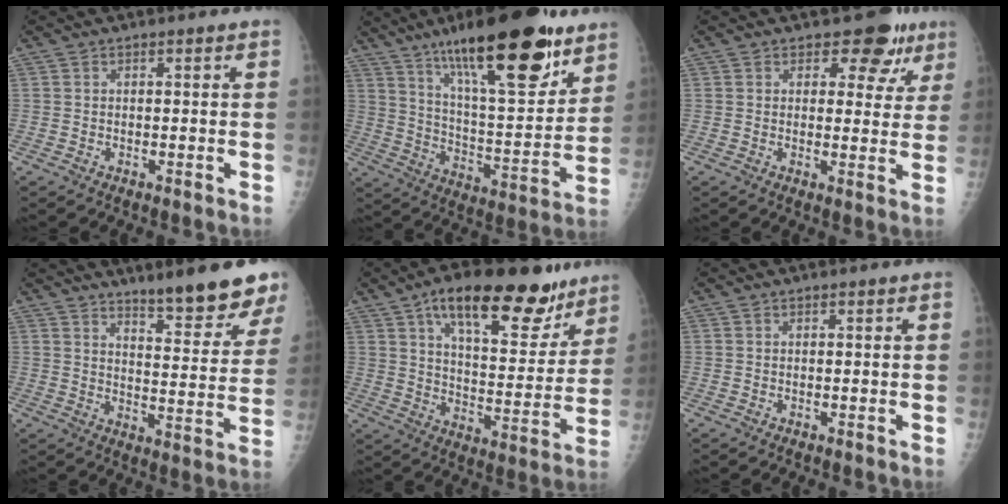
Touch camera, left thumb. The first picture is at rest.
{"total": 26.0, "force": [16.1, 7.4, 19.0], "torque": [-0.271, -0.062, 0.262]}
{"total": 7.2, "force": [4.6, 4.6, 3.1], "torque": [0.000, -0.021, 0.048]}
{"total": 13.3, "force": [10.3, 2.4, 8.1], "torque": [-0.076, -0.074, 0.149]}
{"total": 22.8, "force": [14.3, 9.2, 15.2], "torque": [-0.185, -0.041, 0.222]}
{"total": 0.0}